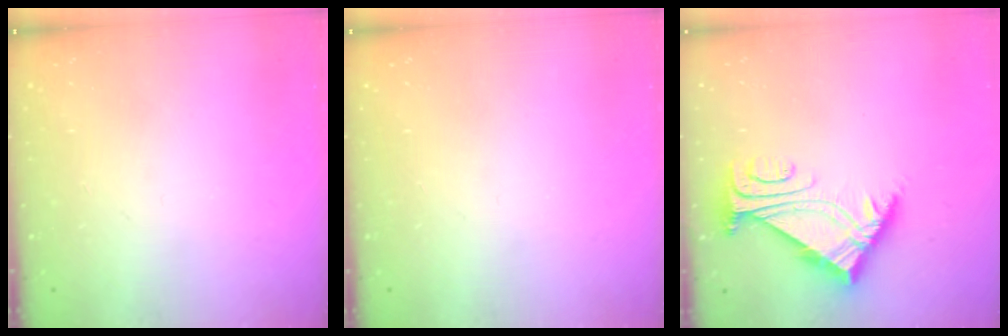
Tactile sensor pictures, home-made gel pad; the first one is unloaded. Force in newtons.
{"total": 0.0}
{"total": 5.6, "press": 5.5, "slide": 1.0}